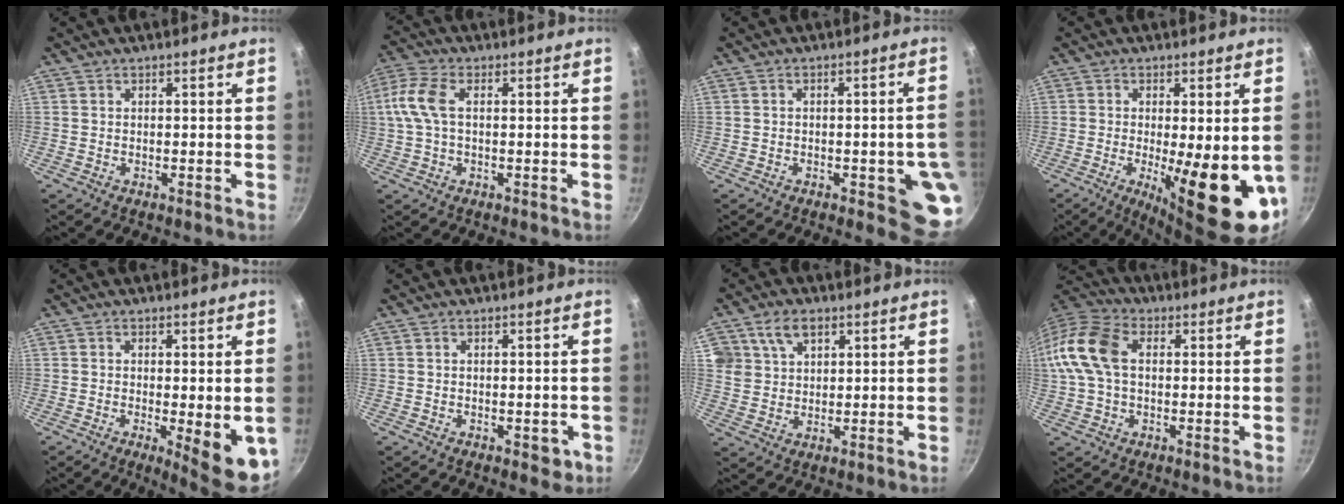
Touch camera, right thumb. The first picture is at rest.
{"total": 7.7, "force": [0.8, 4.0, 6.5], "torque": [-0.153, 0.020, 0.008]}
{"total": 9.6, "force": [-2.7, 3.4, 8.5], "torque": [-0.063, 0.011, -0.030]}
{"total": 16.9, "force": [-3.4, 5.1, 15.7], "torque": [-0.212, -0.017, -0.037]}
{"total": 9.4, "force": [-1.8, 2.6, 8.9], "torque": [-0.105, -0.011, -0.016]}
{"total": 3.0, "force": [-1.0, 1.6, 2.3], "torque": [-0.019, 0.002, -0.011]}
{"total": 6.9, "force": [3.5, 4.7, 3.6], "torque": [-0.051, -0.005, 0.067]}
{"total": 12.8, "force": [1.6, 8.3, 9.6], "torque": [-0.187, 0.025, 0.013]}